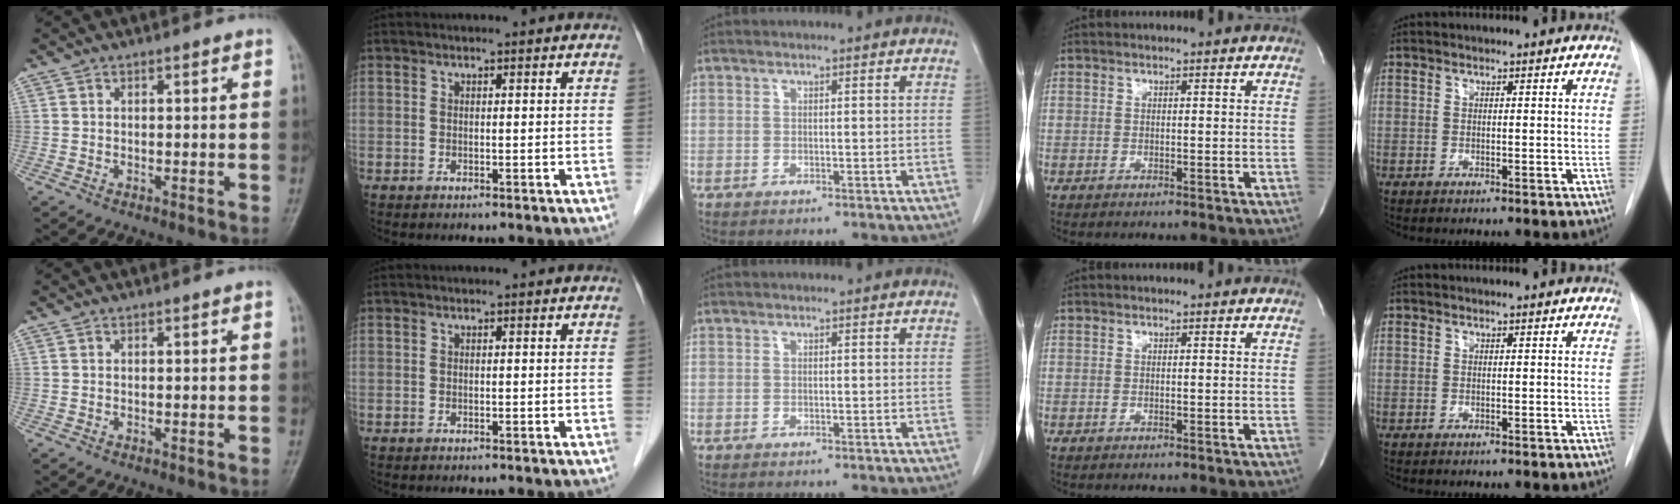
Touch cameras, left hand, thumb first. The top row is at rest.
{}